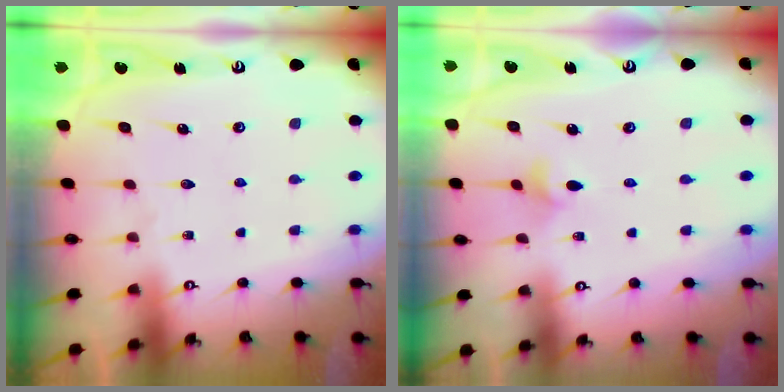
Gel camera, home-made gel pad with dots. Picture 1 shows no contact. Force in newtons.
{"total": 3.1, "press": 3.0, "slide": 0.7}